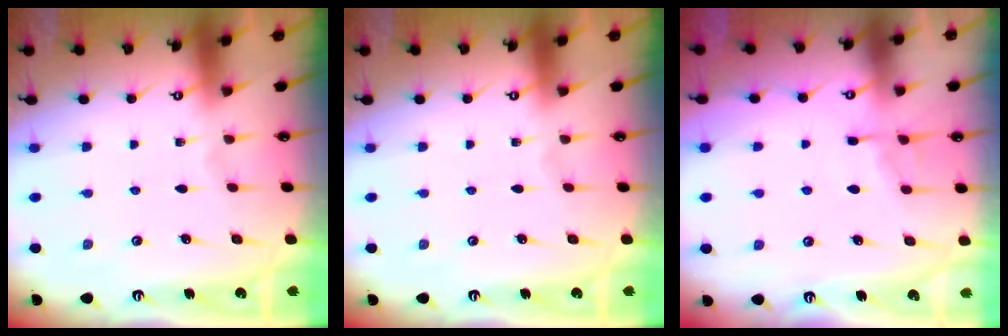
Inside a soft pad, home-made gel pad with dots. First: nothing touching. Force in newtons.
{"total": 0.0}
{"total": 4.6, "press": 4.5, "slide": 0.5}